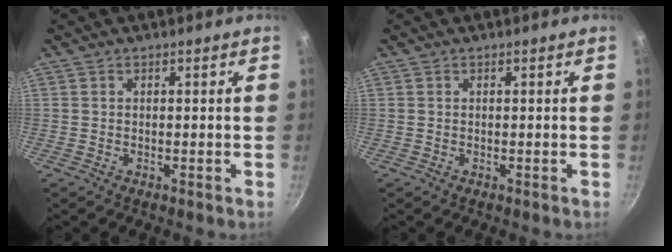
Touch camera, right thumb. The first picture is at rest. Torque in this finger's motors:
{"motor_torque": [-0.38, 0.05, -0.07, 0.23, -0.01]}